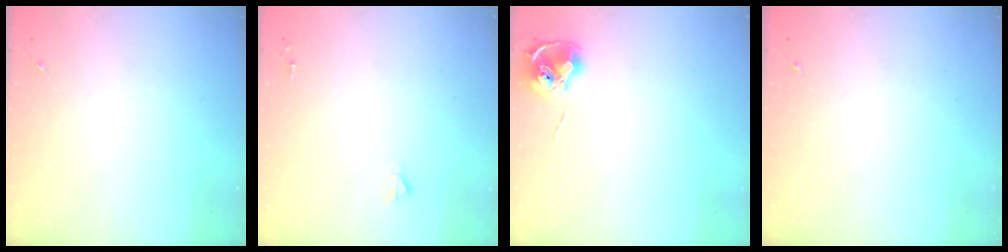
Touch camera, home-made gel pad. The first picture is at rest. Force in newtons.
{"total": 1.8, "press": 1.8, "slide": 0.1}
{"total": 8.4, "press": 8.4, "slide": 0.4}
{"total": 0.0}